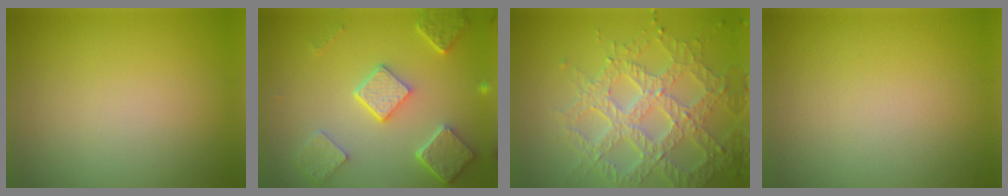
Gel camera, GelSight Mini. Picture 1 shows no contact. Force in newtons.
{"total": 5.4, "press": 4.2, "slide": 3.4}
{"total": 7.2, "press": 5.3, "slide": 4.8}
{"total": 0.0}